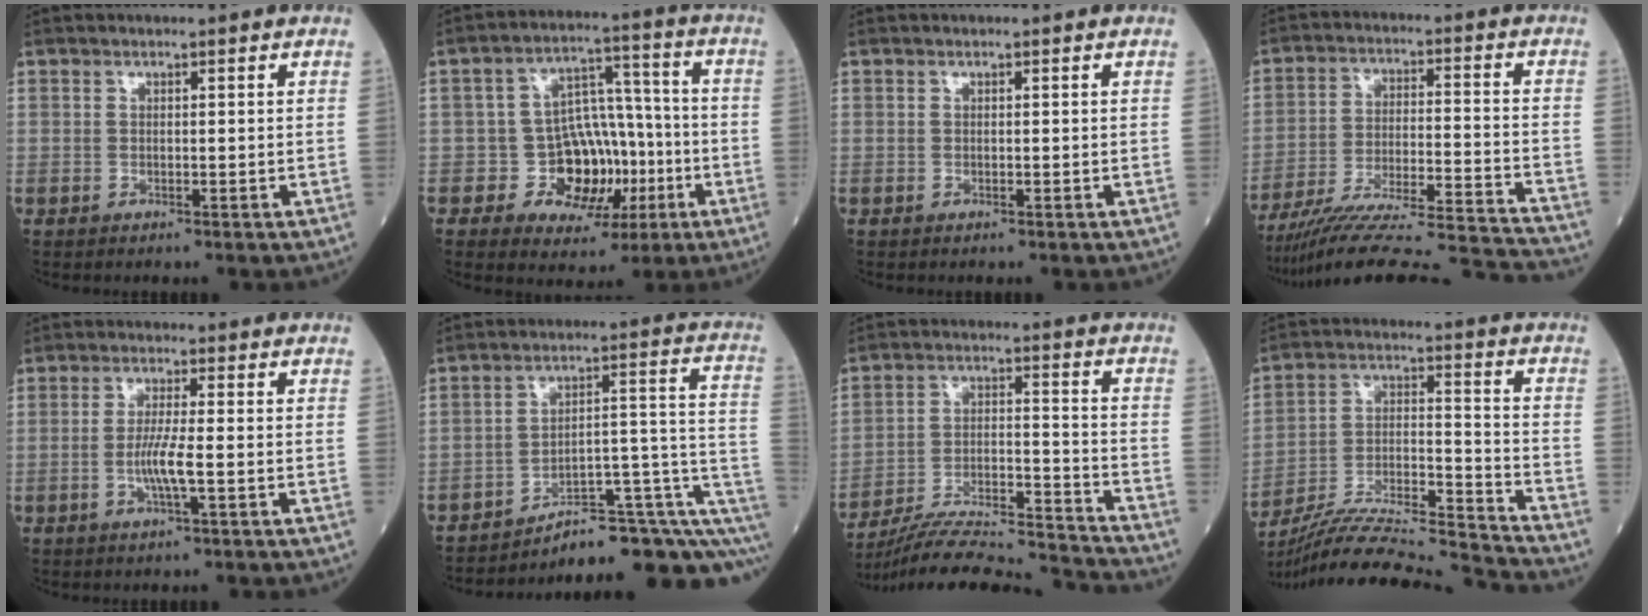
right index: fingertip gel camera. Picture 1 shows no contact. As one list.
[{"total": 10.0, "force": [-2.9, 7.9, 5.4], "torque": [-0.066, 0.031, -0.036]}, {"total": 0.0}, {"total": 24.6, "force": [-23.1, -0.8, 8.4], "torque": [-0.095, -0.027, -0.337]}, {"total": 4.4, "force": [-1.1, -0.1, 4.3], "torque": [-0.087, -0.006, -0.023]}, {"total": 14.1, "force": [-9.5, 4.1, 9.6], "torque": [-0.079, 0.092, -0.120]}, {"total": 18.8, "force": [-18.1, -0.2, 5.3], "torque": [-0.104, 0.002, -0.287]}, {"total": 21.5, "force": [-20.4, -1.1, 6.6], "torque": [-0.143, -0.009, -0.335]}]